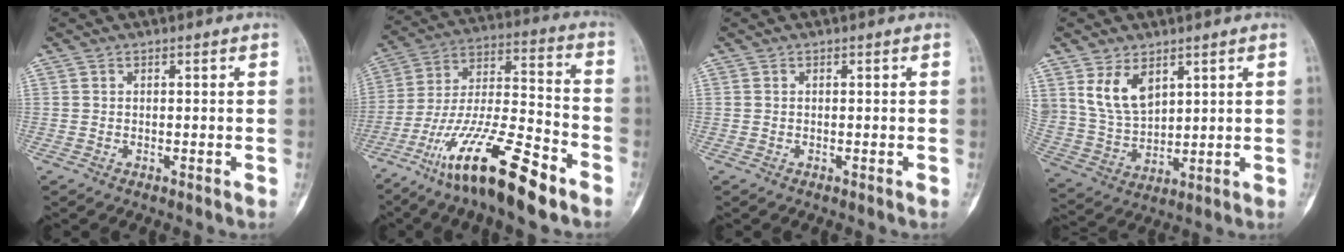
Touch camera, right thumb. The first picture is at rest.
{"total": 21.8, "force": [-13.3, 5.1, 16.5], "torque": [-0.330, 0.059, -0.238]}
{"total": 0.0}
{"total": 9.7, "force": [4.9, 5.9, 6.1], "torque": [-0.100, -0.022, 0.113]}